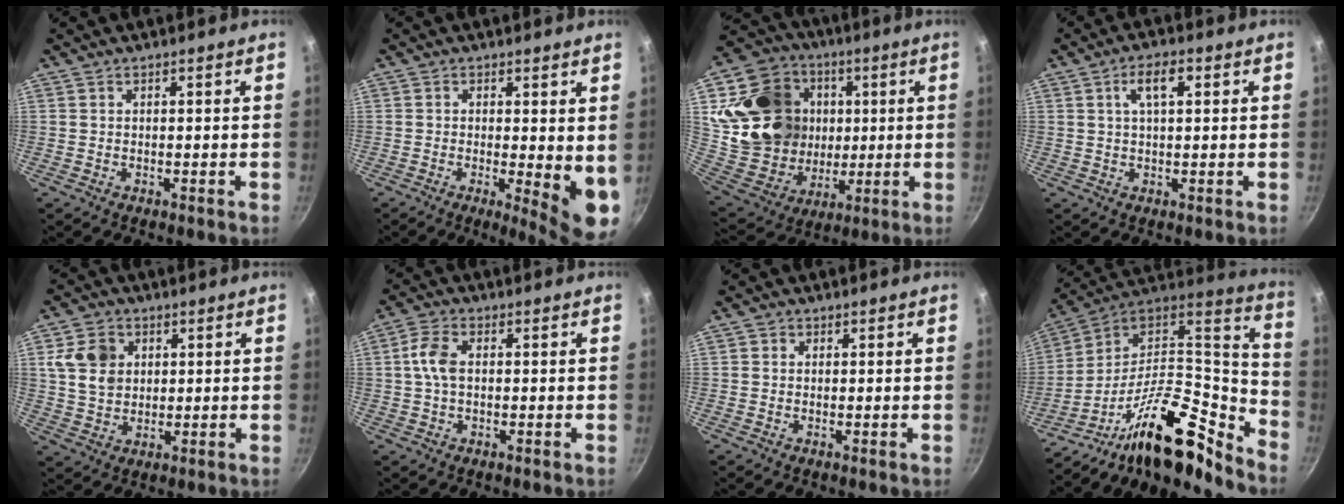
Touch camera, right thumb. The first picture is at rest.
{"total": 8.4, "force": [-0.3, 2.4, 8.0], "torque": [-0.102, -0.022, -0.002]}
{"total": 23.5, "force": [4.7, 19.7, 12.0], "torque": [-0.204, 0.002, 0.102]}
{"total": 5.2, "force": [1.7, 2.2, 4.3], "torque": [-0.071, 0.008, 0.029]}
{"total": 8.5, "force": [2.2, 6.9, 4.4], "torque": [-0.059, -0.005, 0.040]}
{"total": 5.5, "force": [0.5, 3.3, 4.3], "torque": [-0.089, 0.013, 0.004]}
{"total": 0.8, "force": [0.2, 0.8, 0.2], "torque": [-0.003, 0.001, 0.000]}
{"total": 23.7, "force": [-16.0, 8.6, 15.2], "torque": [-0.177, 0.111, -0.293]}